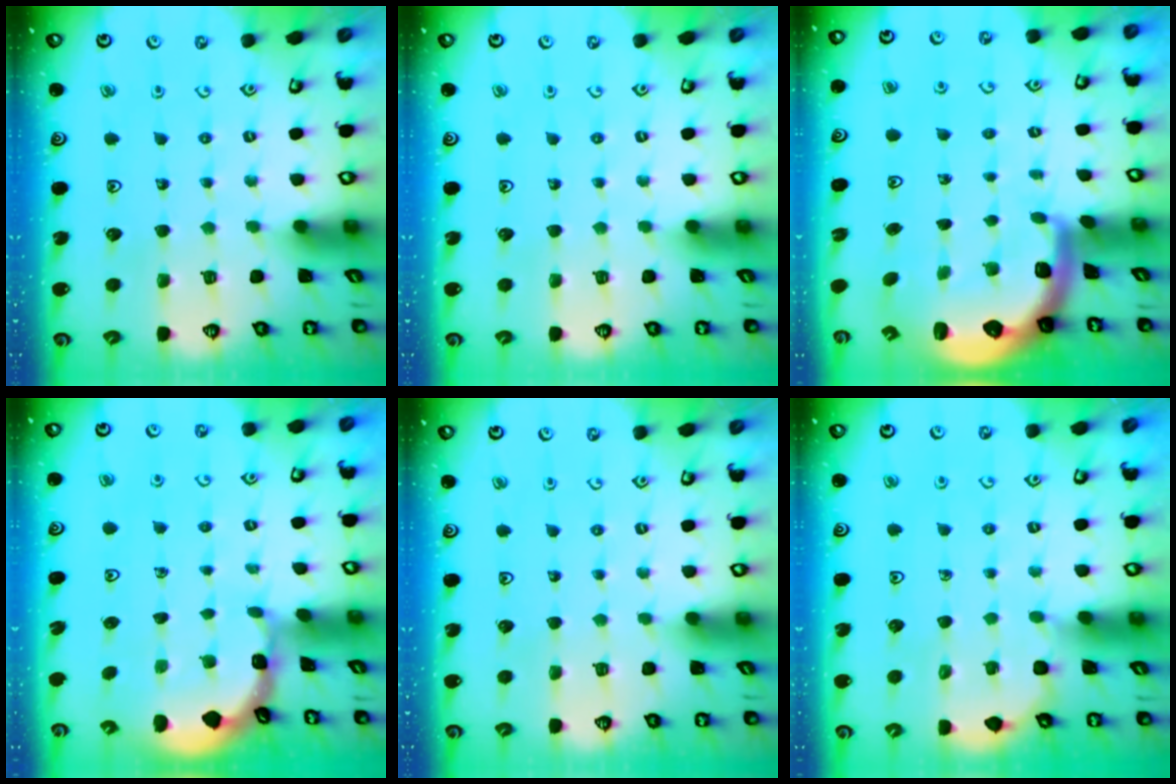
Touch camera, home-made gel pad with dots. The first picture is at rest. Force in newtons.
{"total": 0.0}
{"total": 2.8, "press": 2.5, "slide": 1.4}
{"total": 1.6, "press": 1.5, "slide": 0.2}
{"total": 0.0}
{"total": 2.4, "press": 2.4, "slide": 0.1}